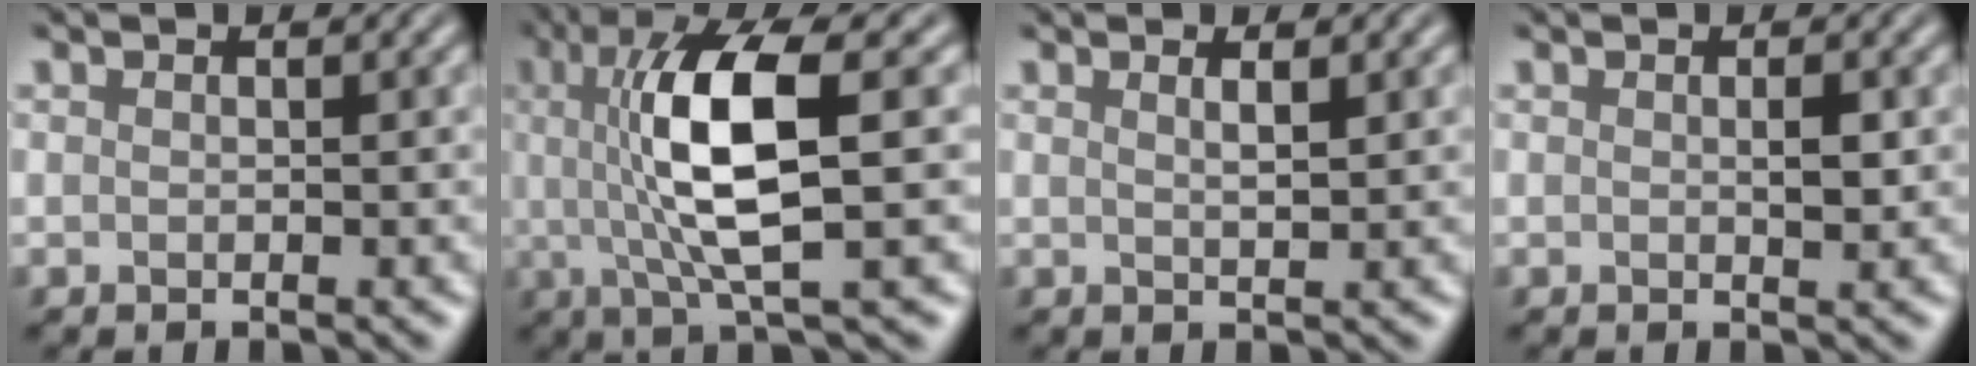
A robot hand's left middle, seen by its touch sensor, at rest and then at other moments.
{"total": 8.8, "force": [1.1, 2.2, 8.4], "torque": [-0.148, 0.000, 0.022]}
{"total": 1.5, "force": [0.8, 0.4, 1.2], "torque": [-0.013, 0.004, 0.008]}
{"total": 1.1, "force": [0.1, 0.3, 1.1], "torque": [-0.019, -0.002, 0.002]}